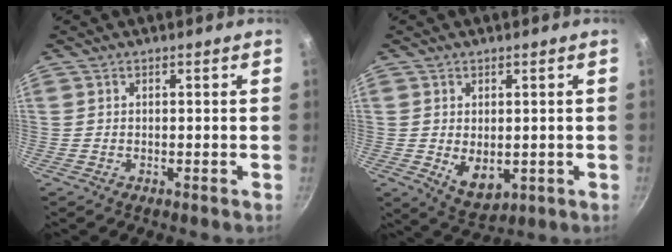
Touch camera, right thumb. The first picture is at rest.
{"total": 6.4, "force": [-0.3, 4.2, 4.8], "torque": [-0.066, -0.017, 0.012]}